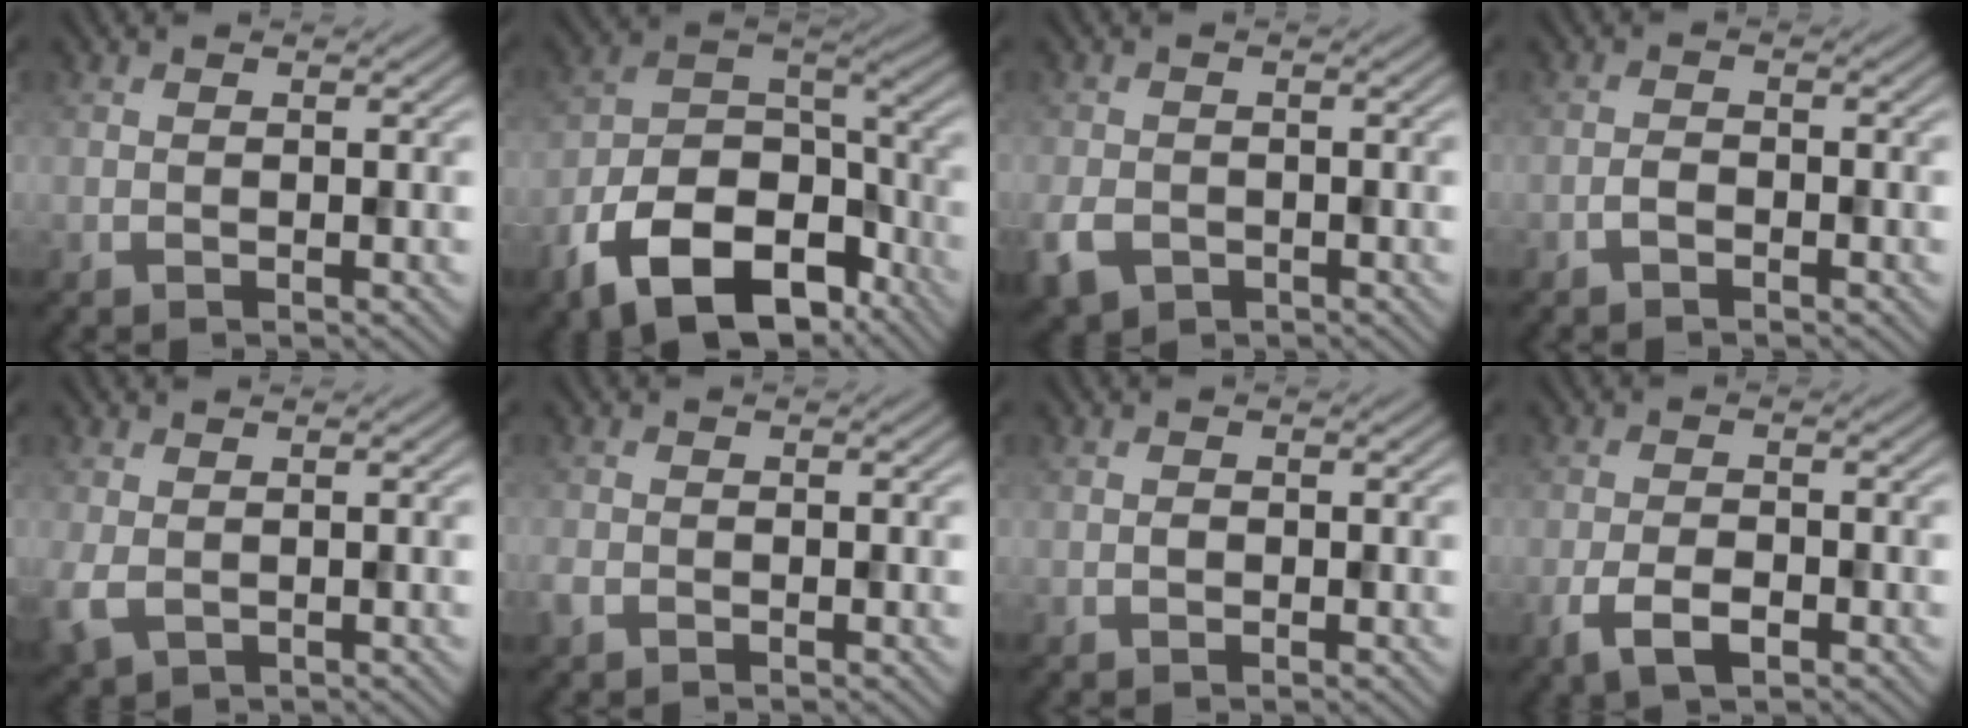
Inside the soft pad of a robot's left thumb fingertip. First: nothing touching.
{"total": 14.4, "force": [-8.4, 8.1, 8.5], "torque": [-0.184, -0.030, -0.158]}
{"total": 4.3, "force": [-2.1, 3.1, 2.2], "torque": [-0.062, -0.013, -0.045]}
{"total": 1.3, "force": [-0.9, 0.6, 0.8], "torque": [-0.015, 0.003, -0.022]}
{"total": 3.4, "force": [-0.6, 2.4, 2.3], "torque": [-0.073, -0.008, -0.015]}
{"total": 1.7, "force": [-1.0, 1.2, 0.7], "torque": [-0.023, -0.005, -0.027]}
{"total": 0.6, "force": [-0.1, 0.5, 0.3], "torque": [-0.006, -0.001, -0.005]}
{"total": 4.4, "force": [-2.2, 2.1, 3.1], "torque": [-0.065, -0.005, -0.047]}